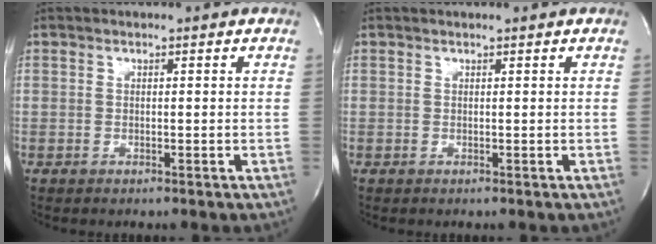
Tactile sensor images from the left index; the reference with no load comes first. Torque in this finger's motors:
{"motor_torque": [-0.05, -0.02, -0.06, 0.00]}